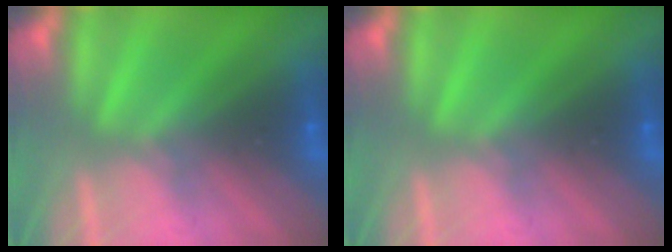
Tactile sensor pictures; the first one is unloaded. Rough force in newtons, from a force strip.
{"total": 0.0}